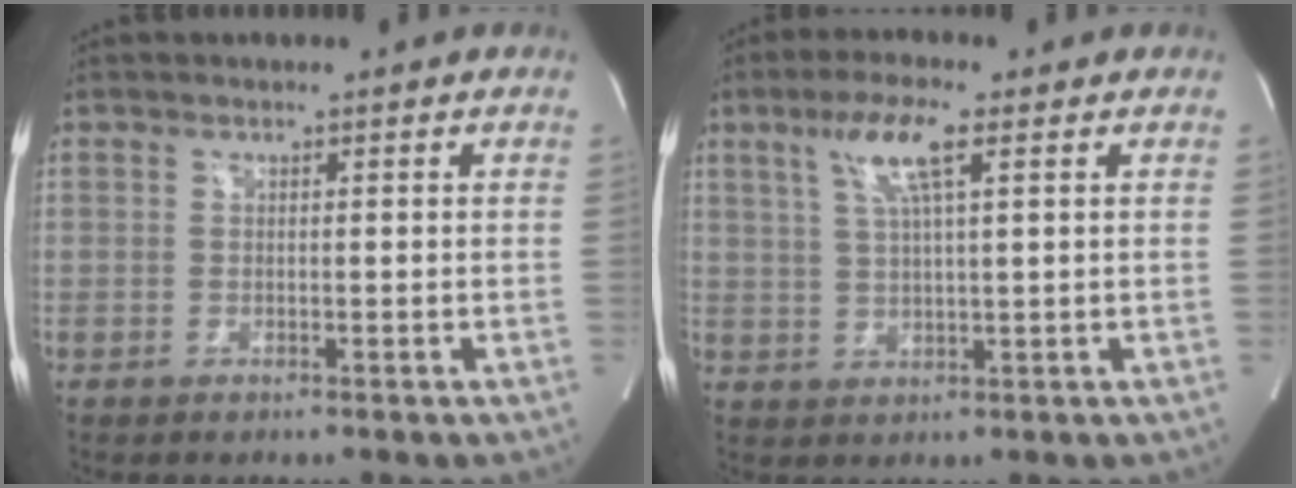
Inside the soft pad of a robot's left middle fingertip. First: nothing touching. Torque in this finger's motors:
{"motor_torque": [0.83, -0.34, 0.15, 0.07]}